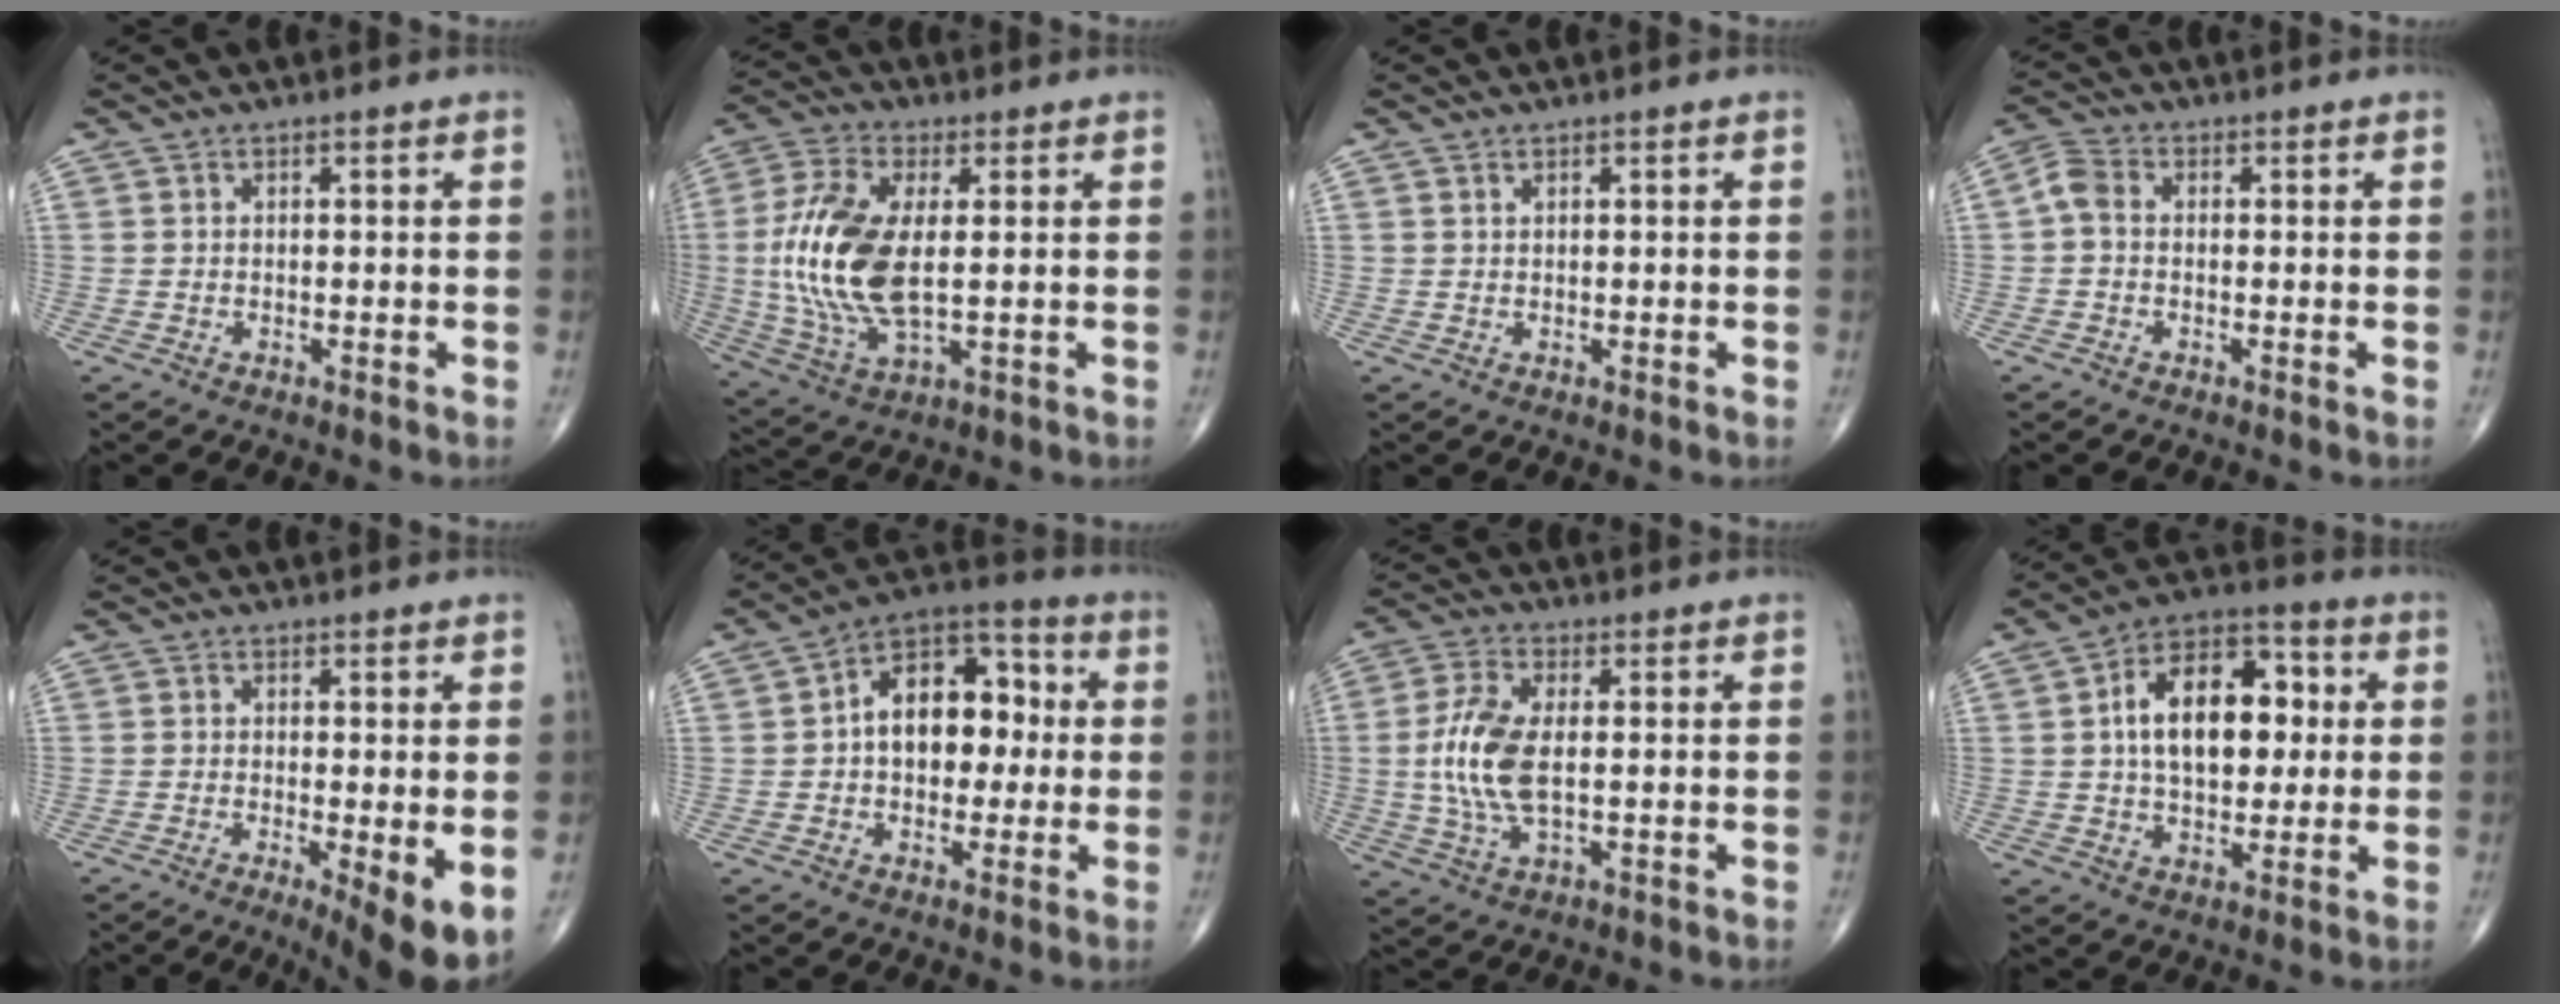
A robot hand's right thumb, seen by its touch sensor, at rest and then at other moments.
{"total": 15.8, "force": [0.5, 7.2, 14.0], "torque": [-0.312, -0.002, 0.011]}
{"total": 0.6, "force": [0.5, 0.2, 0.2], "torque": [-0.003, -0.004, 0.009]}
{"total": 3.5, "force": [-0.2, 2.5, 2.5], "torque": [-0.053, 0.010, -0.015]}
{"total": 7.0, "force": [-2.0, 1.4, 6.6], "torque": [-0.098, -0.021, -0.033]}
{"total": 14.3, "force": [0.9, 9.3, 10.9], "torque": [-0.125, 0.036, 0.003]}
{"total": 10.6, "force": [0.1, 4.9, 9.4], "torque": [-0.212, 0.001, 0.003]}
{"total": 16.6, "force": [2.3, 10.0, 13.1], "torque": [-0.179, 0.020, 0.031]}